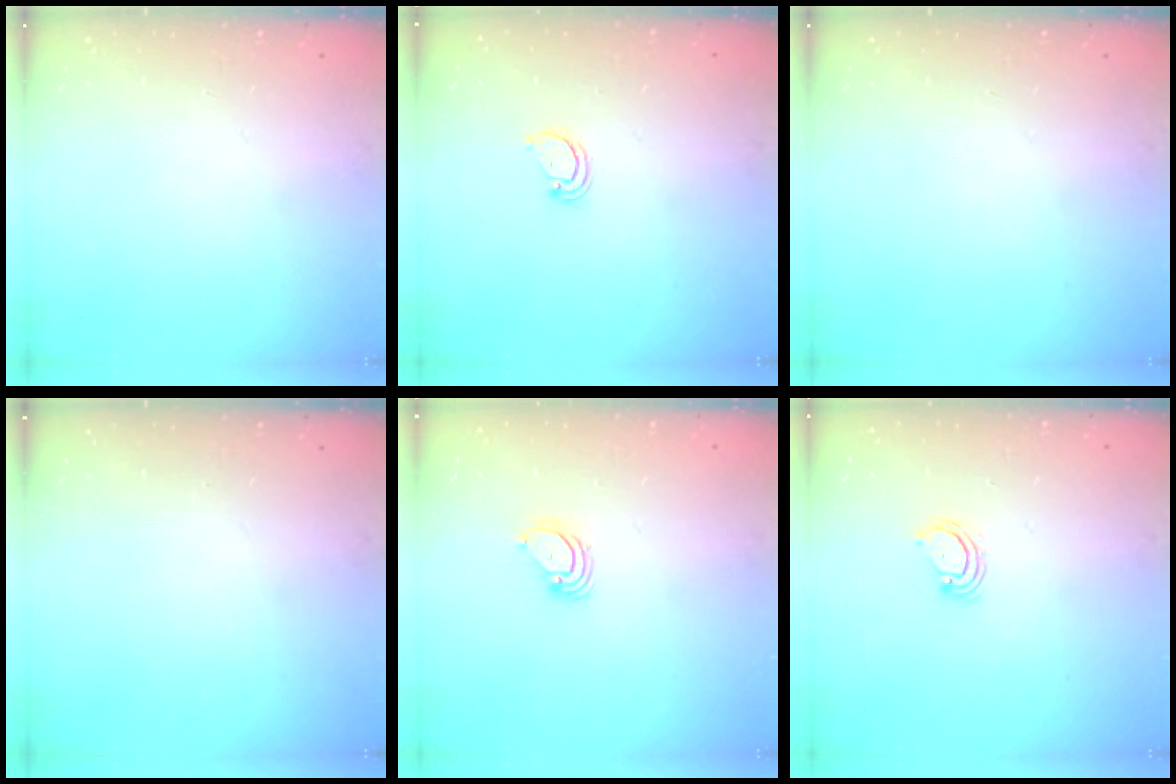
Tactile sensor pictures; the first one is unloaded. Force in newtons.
{"total": 2.2, "press": 2.2, "slide": 0.1}
{"total": 0.0}
{"total": 0.0}
{"total": 4.1, "press": 4.0, "slide": 0.3}
{"total": 3.4, "press": 3.4, "slide": 0.3}